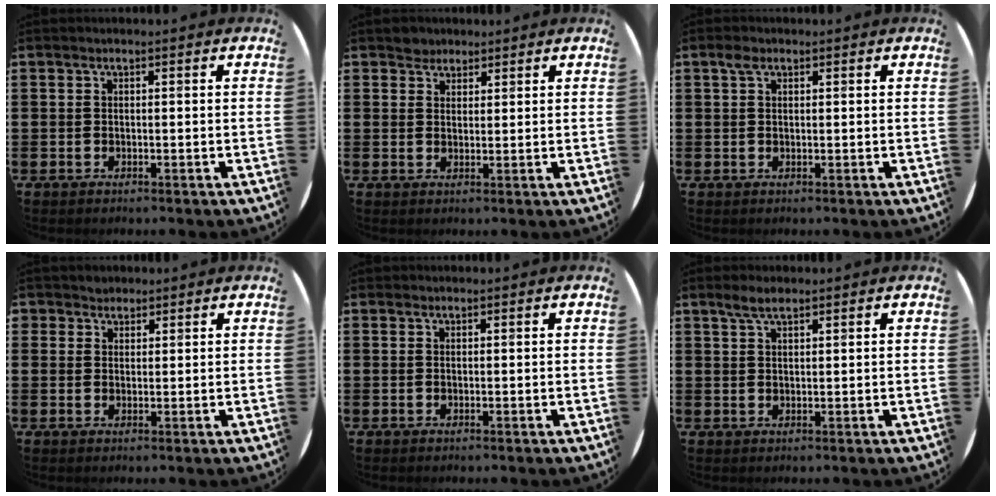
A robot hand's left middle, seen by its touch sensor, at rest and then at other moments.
{"total": 2.2, "force": [1.9, 1.0, -0.2], "torque": [0.009, 0.002, 0.036]}
{"total": 1.4, "force": [0.8, 0.8, 0.8], "torque": [-0.010, 0.003, 0.012]}
{"total": 1.9, "force": [1.6, 0.9, -0.2], "torque": [0.002, 0.007, 0.033]}
{"total": 0.0}
{"total": 2.7, "force": [2.1, 0.9, 1.5], "torque": [-0.025, 0.003, 0.036]}